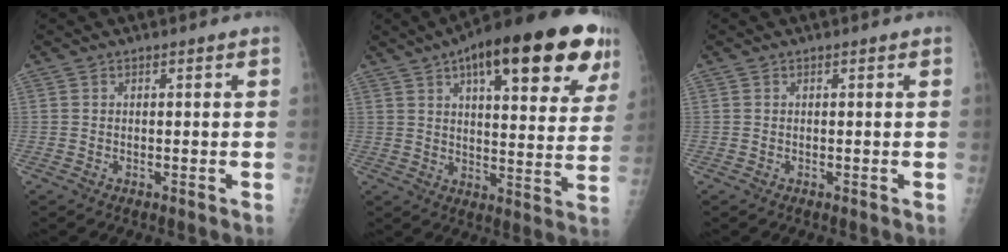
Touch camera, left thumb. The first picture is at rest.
{"total": 25.7, "force": [13.4, 8.9, 20.1], "torque": [-0.251, -0.013, 0.182]}
{"total": 0.0}